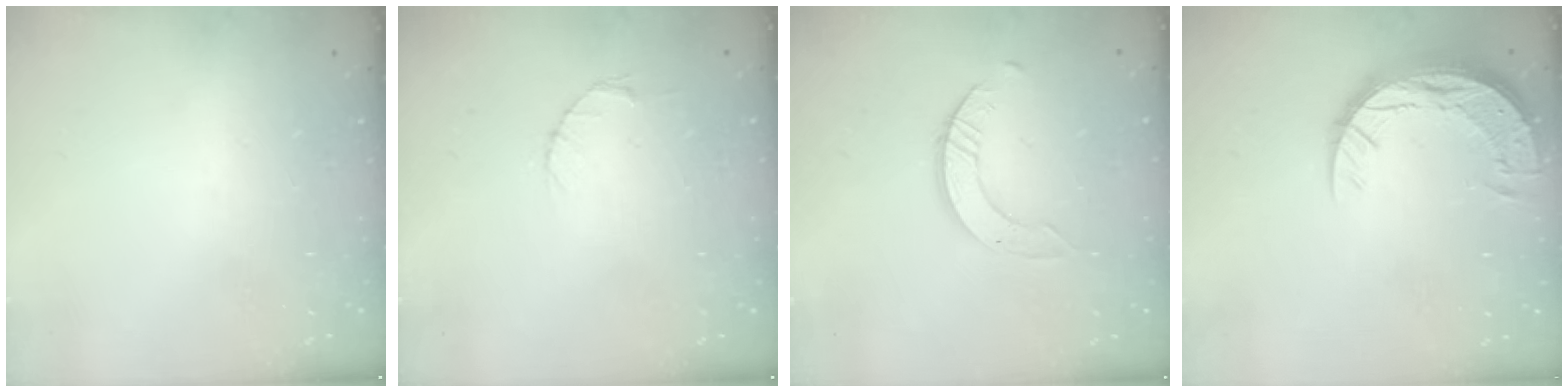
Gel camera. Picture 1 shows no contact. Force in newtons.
{"total": 2.7, "press": 2.7, "slide": 0.4}
{"total": 4.0, "press": 4.0, "slide": 0.1}
{"total": 13.2, "press": 13.2, "slide": 0.9}